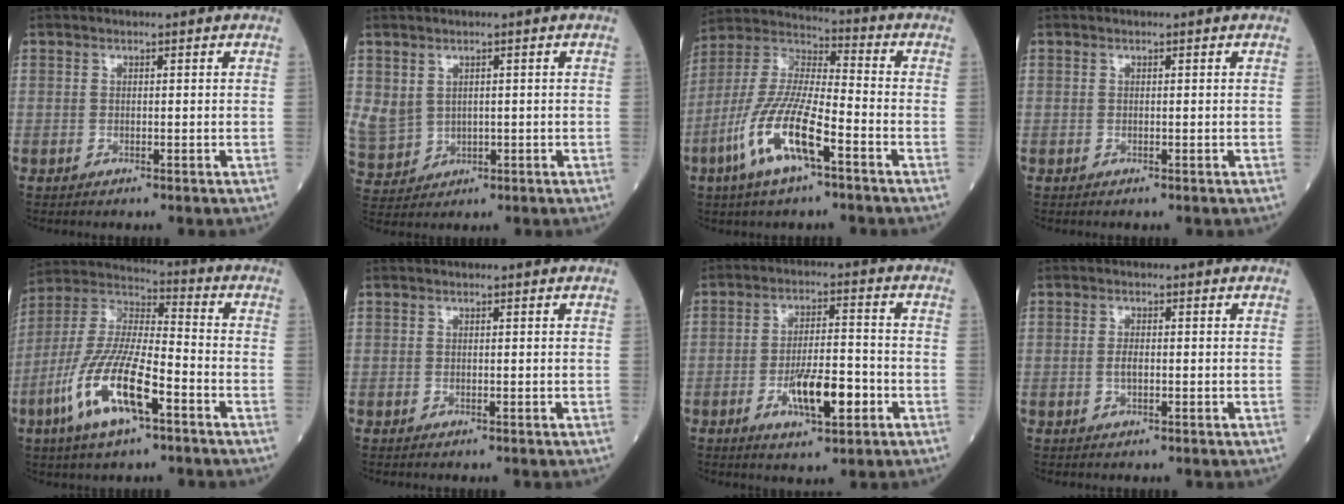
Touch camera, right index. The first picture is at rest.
{"total": 7.6, "force": [1.3, 6.6, 3.4], "torque": [-0.101, 0.009, 0.049]}
{"total": 14.3, "force": [-6.3, 3.2, 12.5], "torque": [-0.262, -0.007, -0.123]}
{"total": 0.0}
{"total": 15.6, "force": [-6.7, 4.0, 13.5], "torque": [-0.284, -0.008, -0.128]}
{"total": 0.0}
{"total": 9.1, "force": [-3.3, 2.4, 8.2], "torque": [-0.146, -0.001, -0.053]}
{"total": 1.8, "force": [-0.3, 0.8, 1.6], "torque": [-0.032, 0.002, -0.005]}